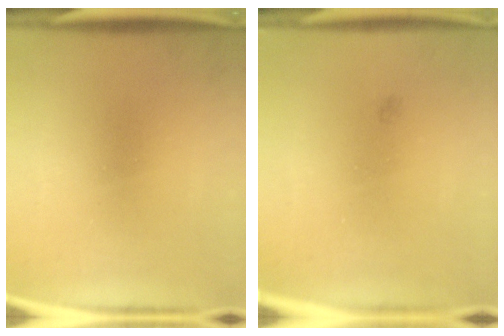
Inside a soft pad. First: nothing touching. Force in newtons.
{"total": 0.6}